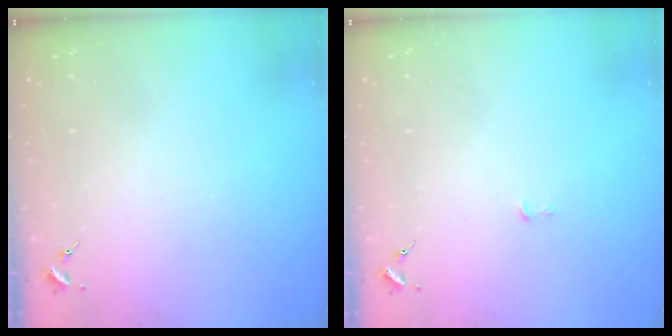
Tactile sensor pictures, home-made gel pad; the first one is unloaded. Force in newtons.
{"total": 2.6, "press": 2.6, "slide": 0.2}